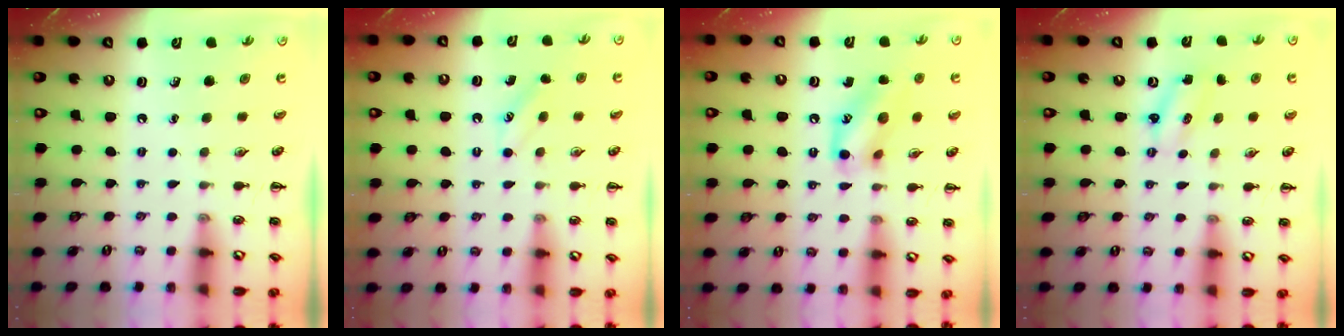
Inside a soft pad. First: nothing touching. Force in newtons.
{"total": 3.0, "press": 2.9, "slide": 0.7}
{"total": 13.2, "press": 13.1, "slide": 1.2}
{"total": 2.4, "press": 2.3, "slide": 0.5}